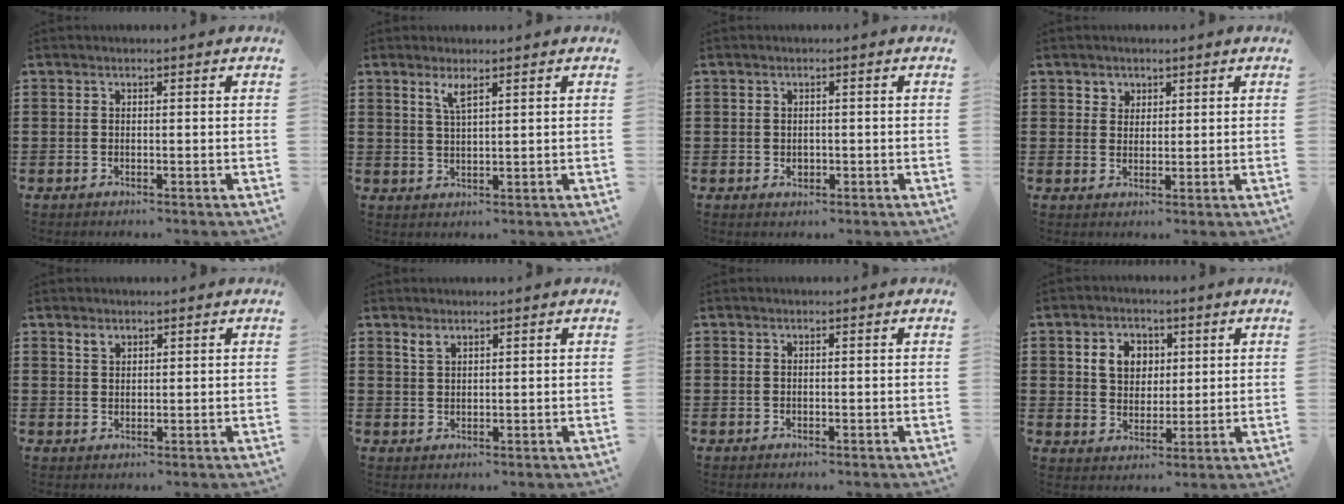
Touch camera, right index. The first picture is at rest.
{"total": 2.7, "force": [1.8, 0.4, 2.0], "torque": [-0.044, 0.001, 0.031]}
{"total": 1.1, "force": [-0.1, 0.8, 0.7], "torque": [-0.016, 0.003, -0.003]}
{"total": 2.1, "force": [1.4, 1.6, 0.0], "torque": [-0.009, 0.008, 0.025]}
{"total": 1.5, "force": [1.2, 0.7, 0.6], "torque": [-0.015, 0.001, 0.024]}
{"total": 1.6, "force": [1.3, 0.6, 0.7], "torque": [-0.018, 0.000, 0.025]}
{"total": 0.0}
{"total": 5.3, "force": [1.7, 4.4, 2.4], "torque": [-0.059, 0.012, 0.027]}